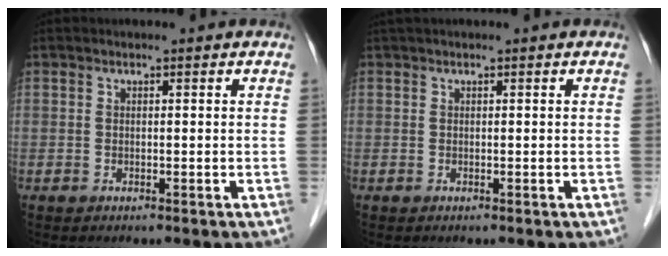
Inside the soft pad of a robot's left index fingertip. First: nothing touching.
{"total": 0.7, "force": [0.5, 0.0, 0.5], "torque": [-0.015, 0.017, 0.013]}